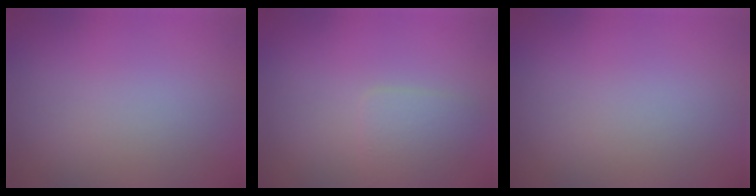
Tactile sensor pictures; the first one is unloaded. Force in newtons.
{"total": 2.1, "press": 2.1, "slide": 0.0}
{"total": 0.0}